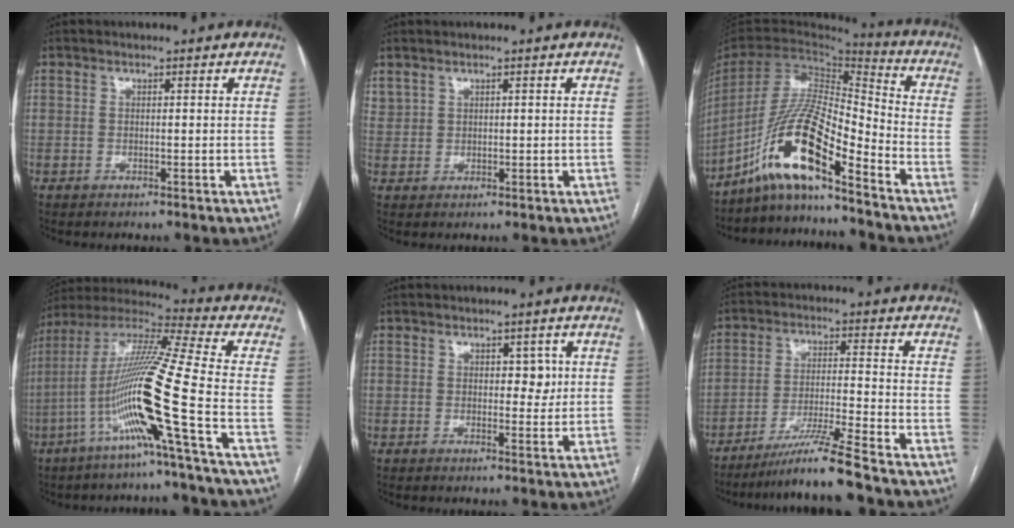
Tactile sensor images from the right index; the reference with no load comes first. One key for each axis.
{"total": 2.1, "fx": 1.5, "fy": 1.3, "fz": 0.5, "tx": -0.016, "ty": 0.010, "tz": 0.039}
{"total": 14.5, "fx": -10.2, "fy": 1.3, "fz": 10.2, "tx": -0.201, "ty": 0.005, "tz": -0.189}
{"total": 17.6, "fx": -6.4, "fy": -2.0, "fz": 16.3, "tx": -0.324, "ty": -0.005, "tz": -0.131}
{"total": 3.1, "fx": 0.8, "fy": 1.7, "fz": 2.4, "tx": -0.024, "ty": 0.001, "tz": 0.010}
{"total": 9.1, "fx": -7.4, "fy": -2.2, "fz": 4.7, "tx": -0.079, "ty": -0.022, "tz": -0.133}